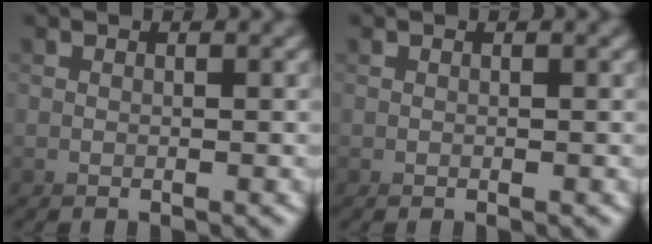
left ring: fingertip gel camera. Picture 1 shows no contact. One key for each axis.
{"total": 0.0}